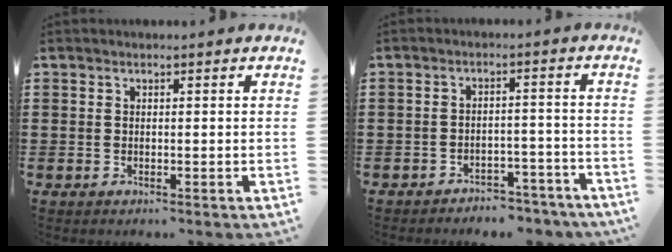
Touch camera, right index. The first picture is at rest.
{"total": 3.3, "force": [-3.3, 0.6, 0.3], "torque": [-0.009, 0.006, -0.068]}